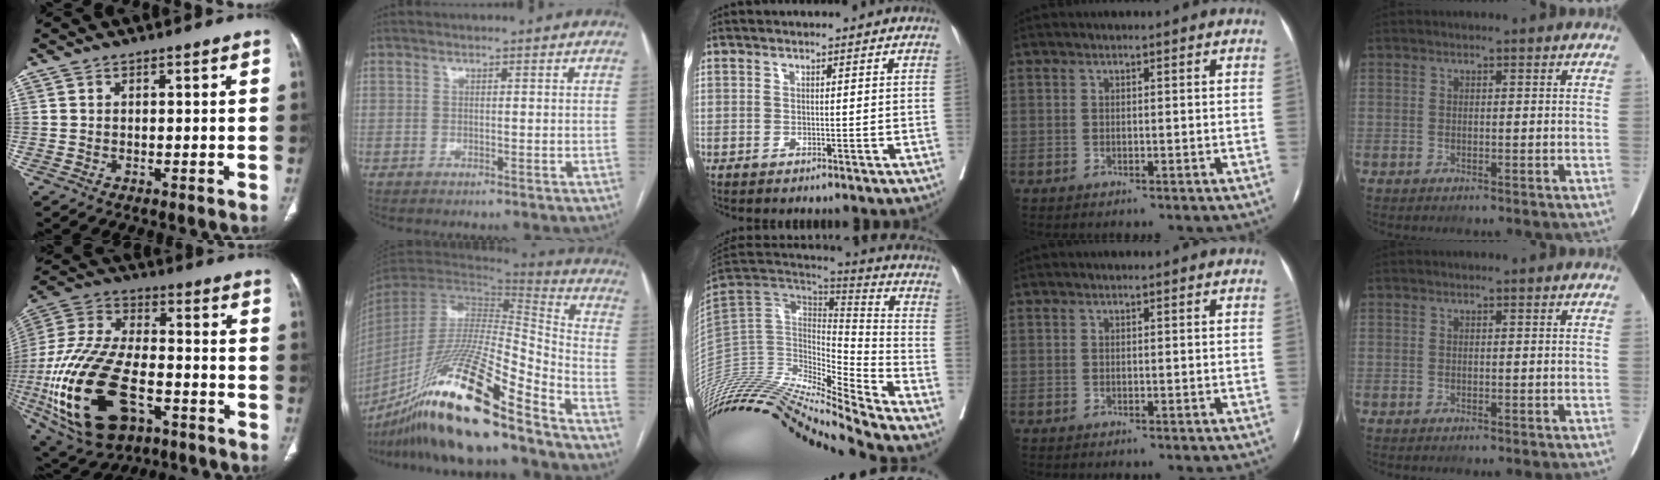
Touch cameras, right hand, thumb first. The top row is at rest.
{"thumb": {"total": 27.5, "force": [-9.7, 14.9, 21.0], "torque": [-0.478, 0.013, -0.160]}, "index": {"total": 27.1, "force": [-19.2, 1.8, 19.1], "torque": [-0.354, -0.050, -0.346]}, "middle": {"total": 29.4, "force": [-26.8, 1.2, 12.0], "torque": [-0.247, -0.026, -0.454]}}